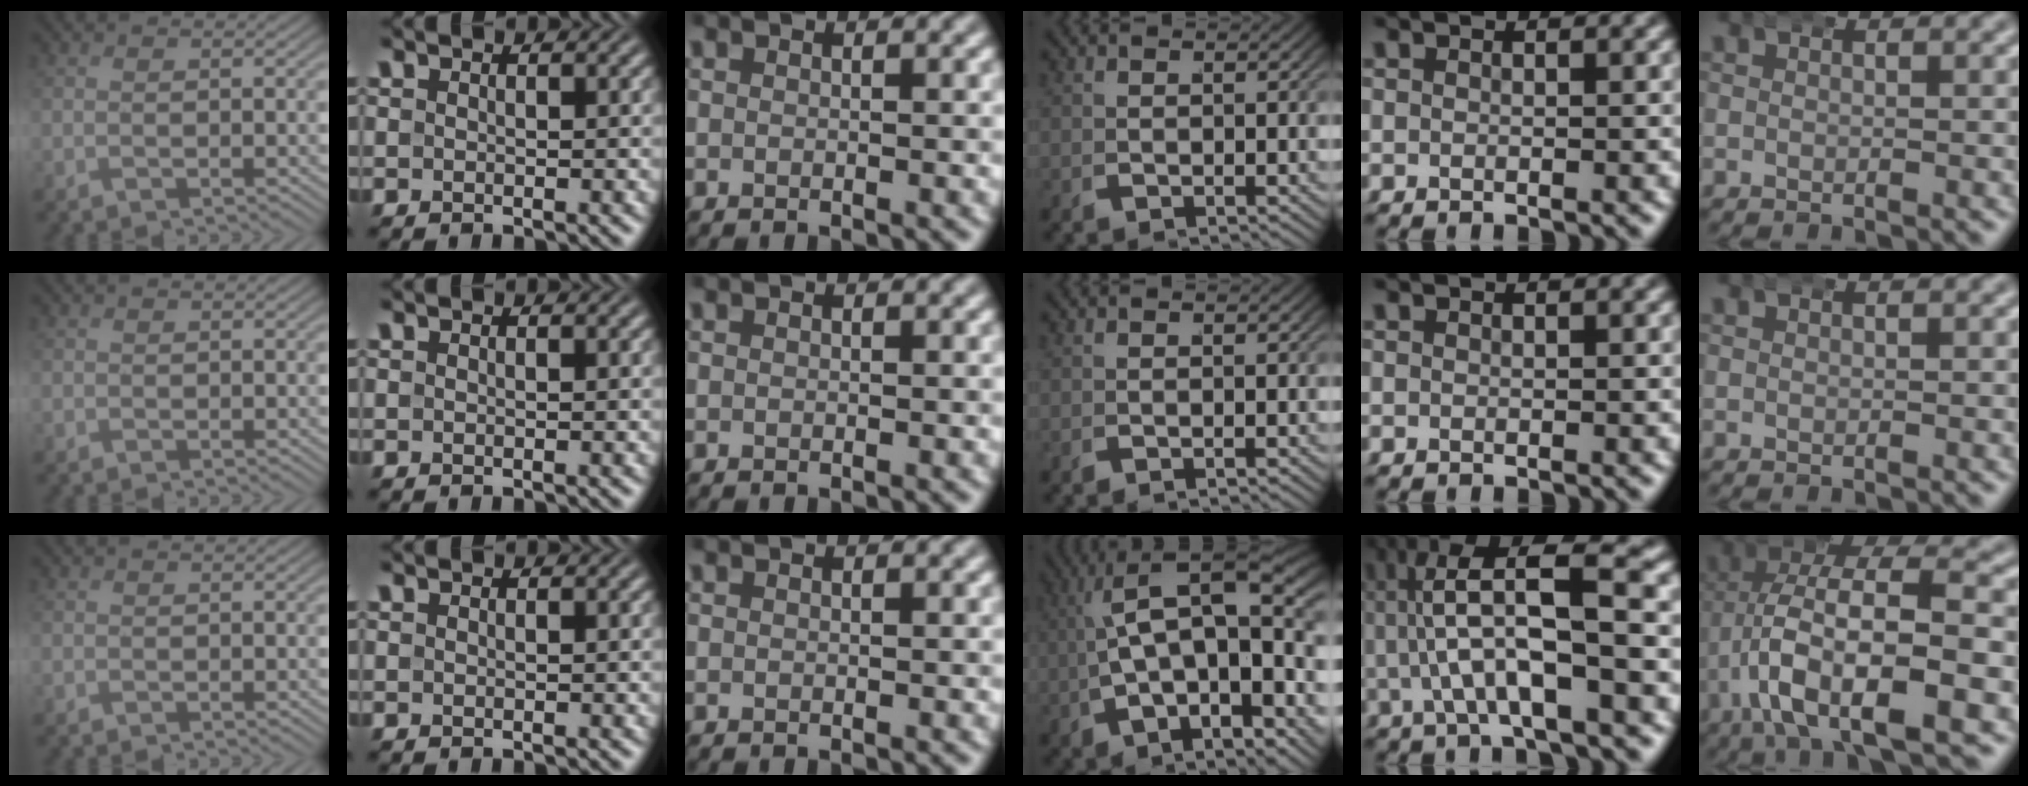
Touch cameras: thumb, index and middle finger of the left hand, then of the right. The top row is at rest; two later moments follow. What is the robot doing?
{"motion": "wrap", "object": "bandana"}